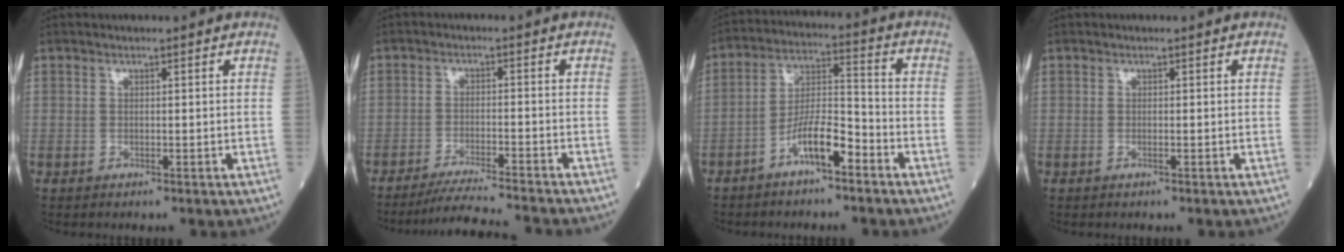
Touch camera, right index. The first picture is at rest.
{"total": 11.0, "force": [-10.2, -1.0, 4.0], "torque": [-0.053, -0.023, -0.161]}
{"total": 8.1, "force": [-4.8, 1.6, 6.4], "torque": [-0.125, 0.014, -0.091]}
{"total": 0.5, "force": [-0.2, 0.0, 0.5], "torque": [-0.011, -0.001, -0.004]}